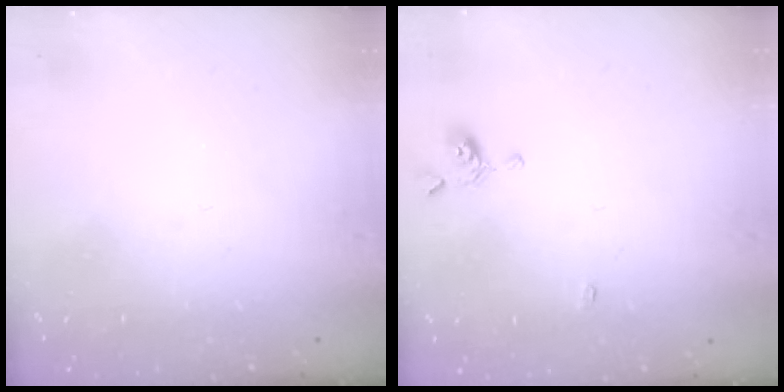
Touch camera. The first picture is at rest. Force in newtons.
{"total": 1.3, "press": 1.2, "slide": 0.4}